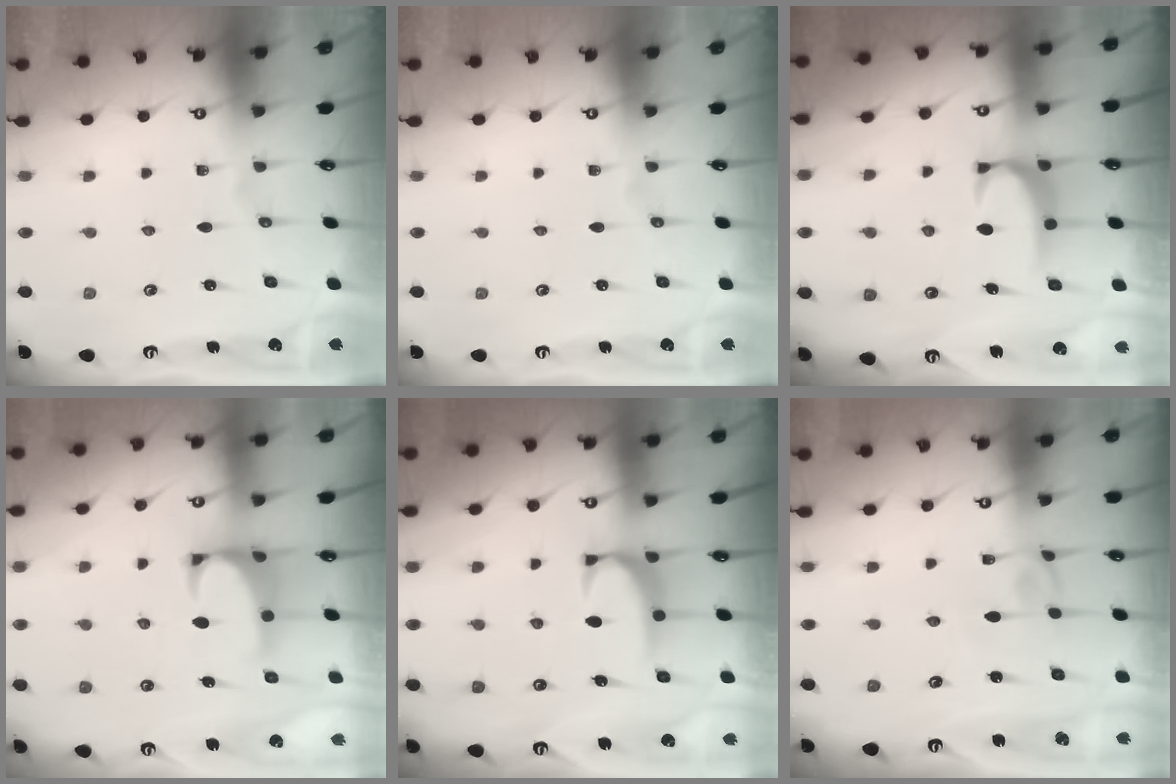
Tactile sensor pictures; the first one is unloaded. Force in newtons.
{"total": 0.0}
{"total": 1.7, "press": 1.6, "slide": 0.5}
{"total": 2.1, "press": 1.9, "slide": 0.9}
{"total": 1.4, "press": 1.4, "slide": 0.3}
{"total": 2.7, "press": 2.7, "slide": 0.2}